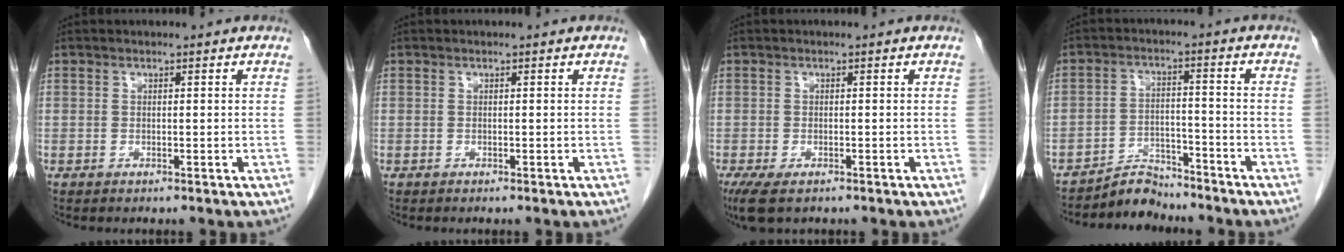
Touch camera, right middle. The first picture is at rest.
{"total": 0.0}
{"total": 5.0, "force": [-3.3, 2.0, 3.1], "torque": [-0.058, -0.013, -0.053]}
{"total": 5.7, "force": [-5.5, 1.3, -0.6], "torque": [0.013, 0.014, -0.092]}